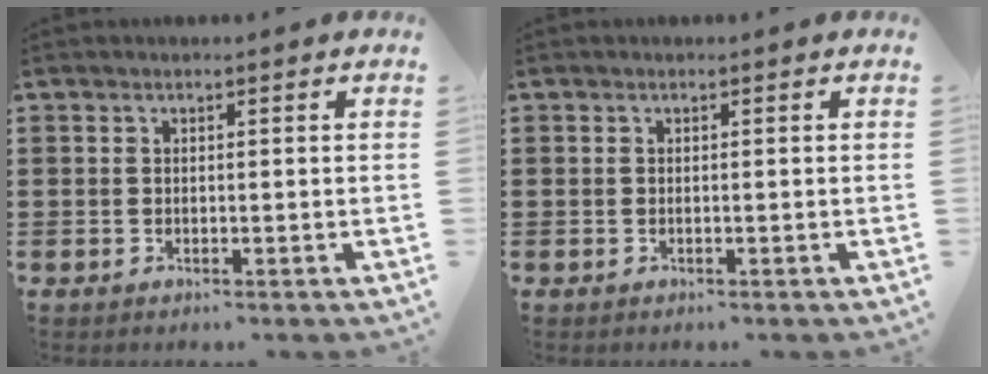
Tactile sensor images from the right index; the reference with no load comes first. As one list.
[{"total": 0.0}]